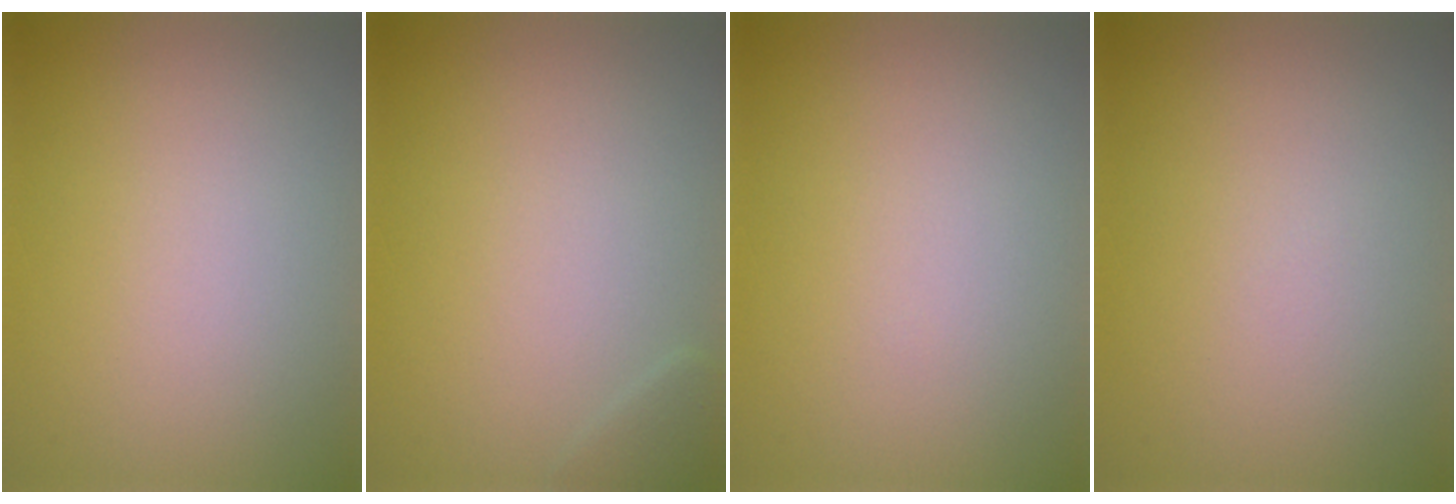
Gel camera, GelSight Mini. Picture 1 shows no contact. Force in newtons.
{"total": 0.8, "press": 0.8, "slide": 0.1}
{"total": 0.0}
{"total": 0.0}